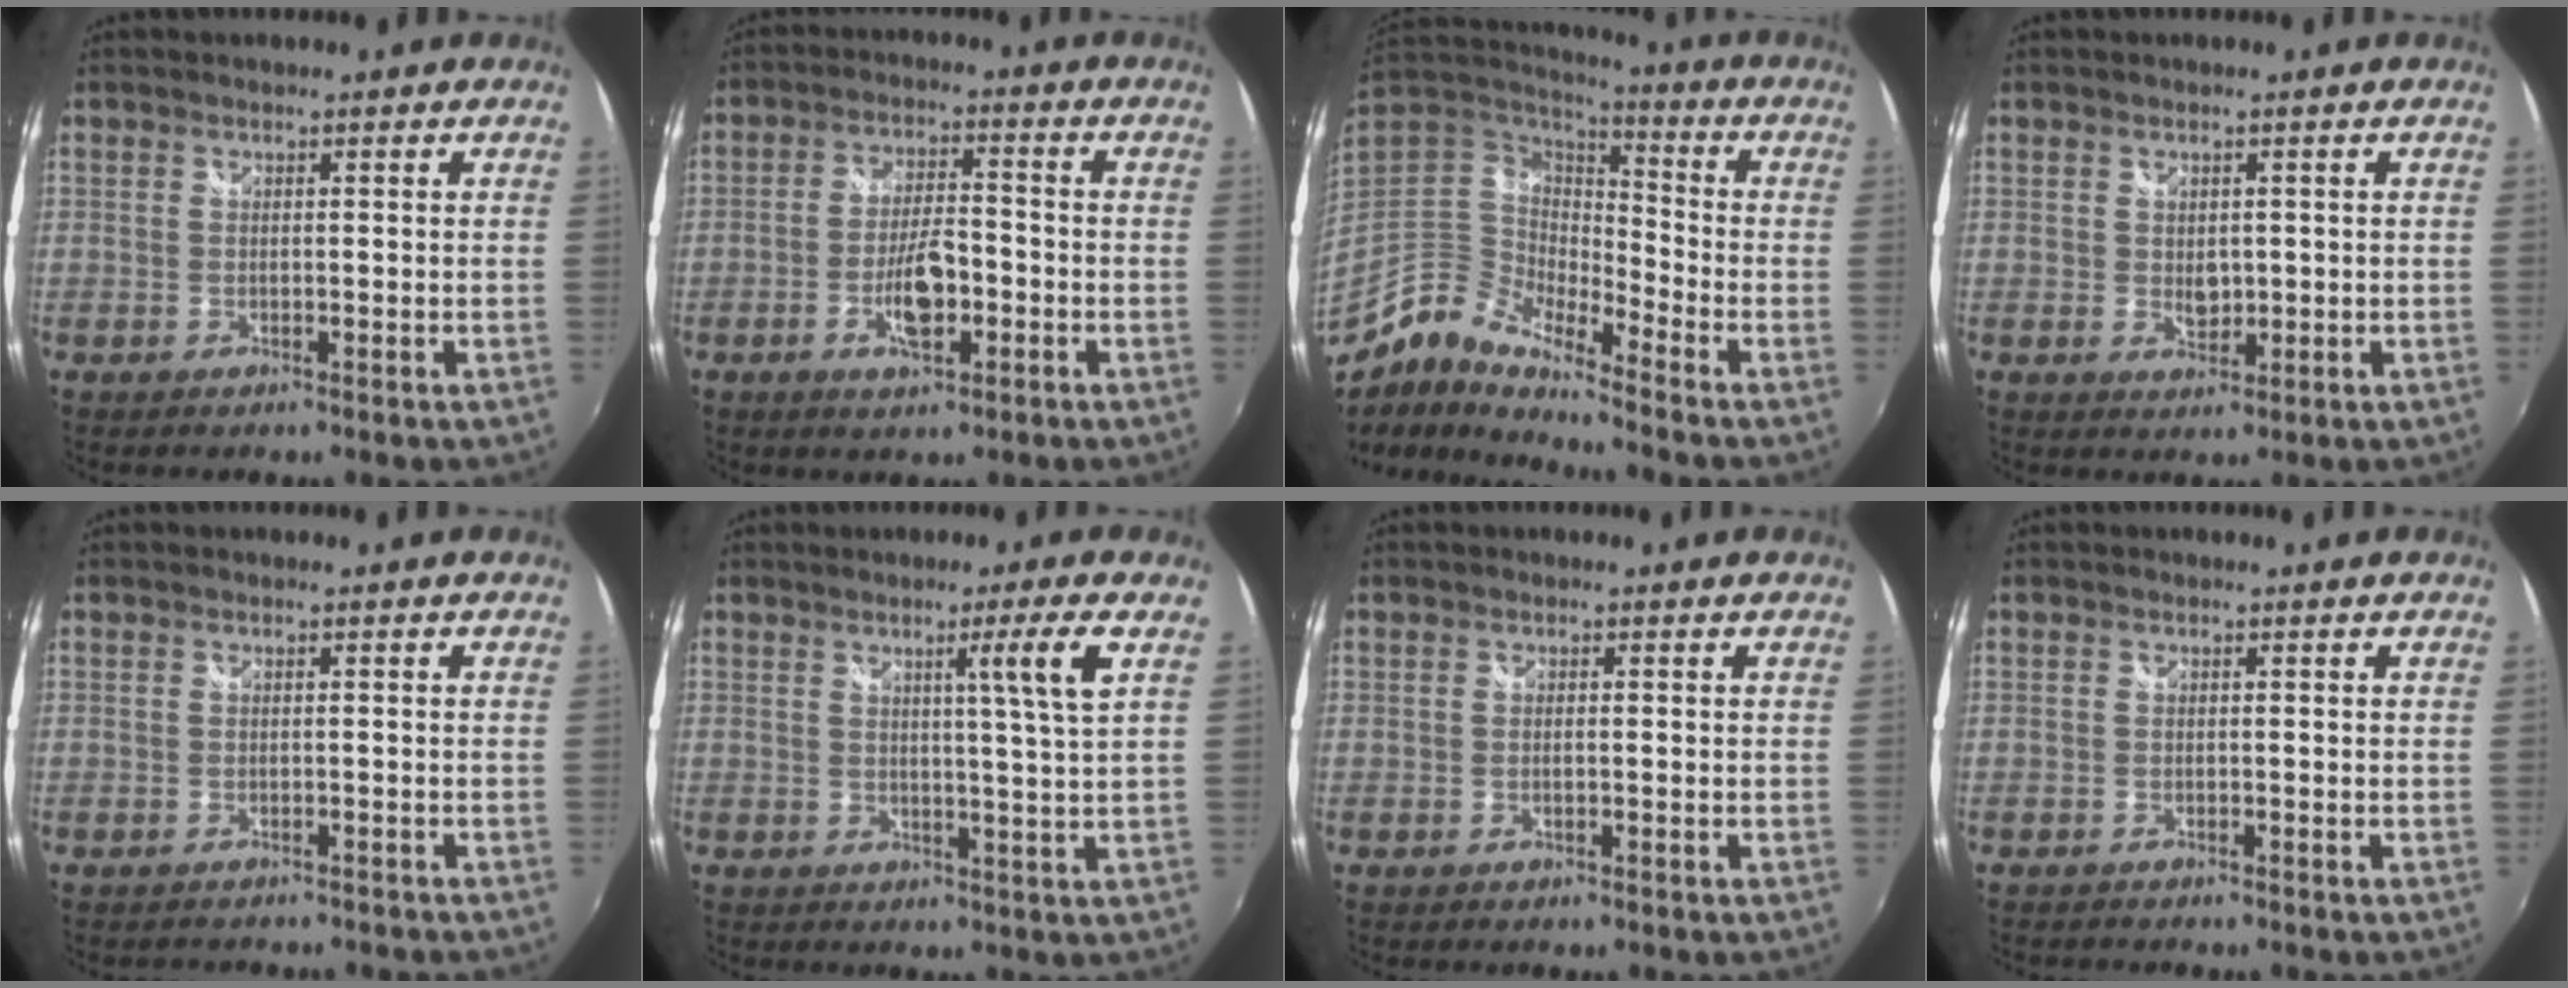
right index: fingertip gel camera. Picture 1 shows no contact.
{"total": 7.7, "force": [-2.8, 2.9, 6.6], "torque": [-0.130, 0.000, -0.047]}
{"total": 10.8, "force": [-7.3, 4.1, 6.7], "torque": [-0.130, 0.002, -0.155]}
{"total": 2.4, "force": [0.2, 1.8, 1.5], "torque": [-0.021, -0.002, 0.004]}
{"total": 4.6, "force": [-4.2, 1.1, 1.4], "torque": [-0.033, -0.020, -0.054]}
{"total": 5.7, "force": [2.0, -2.0, 5.0], "torque": [-0.079, -0.008, 0.030]}
{"total": 0.6, "force": [-0.2, 0.0, 0.6], "torque": [-0.012, 0.001, -0.004]}
{"total": 1.0, "force": [-1.0, 0.3, 0.0], "torque": [-0.005, -0.003, -0.017]}